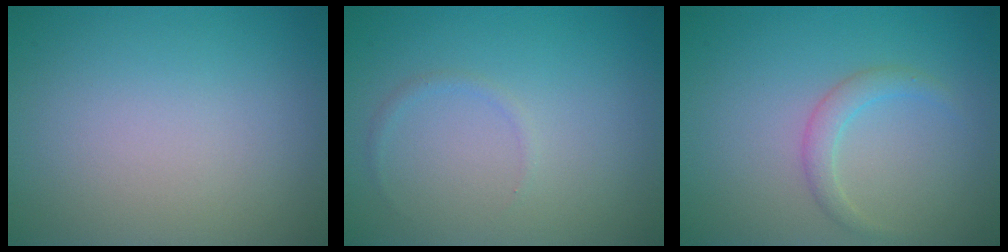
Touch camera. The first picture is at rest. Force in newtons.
{"total": 0.6, "press": 0.6, "slide": 0.0}
{"total": 1.7, "press": 1.7, "slide": 0.1}